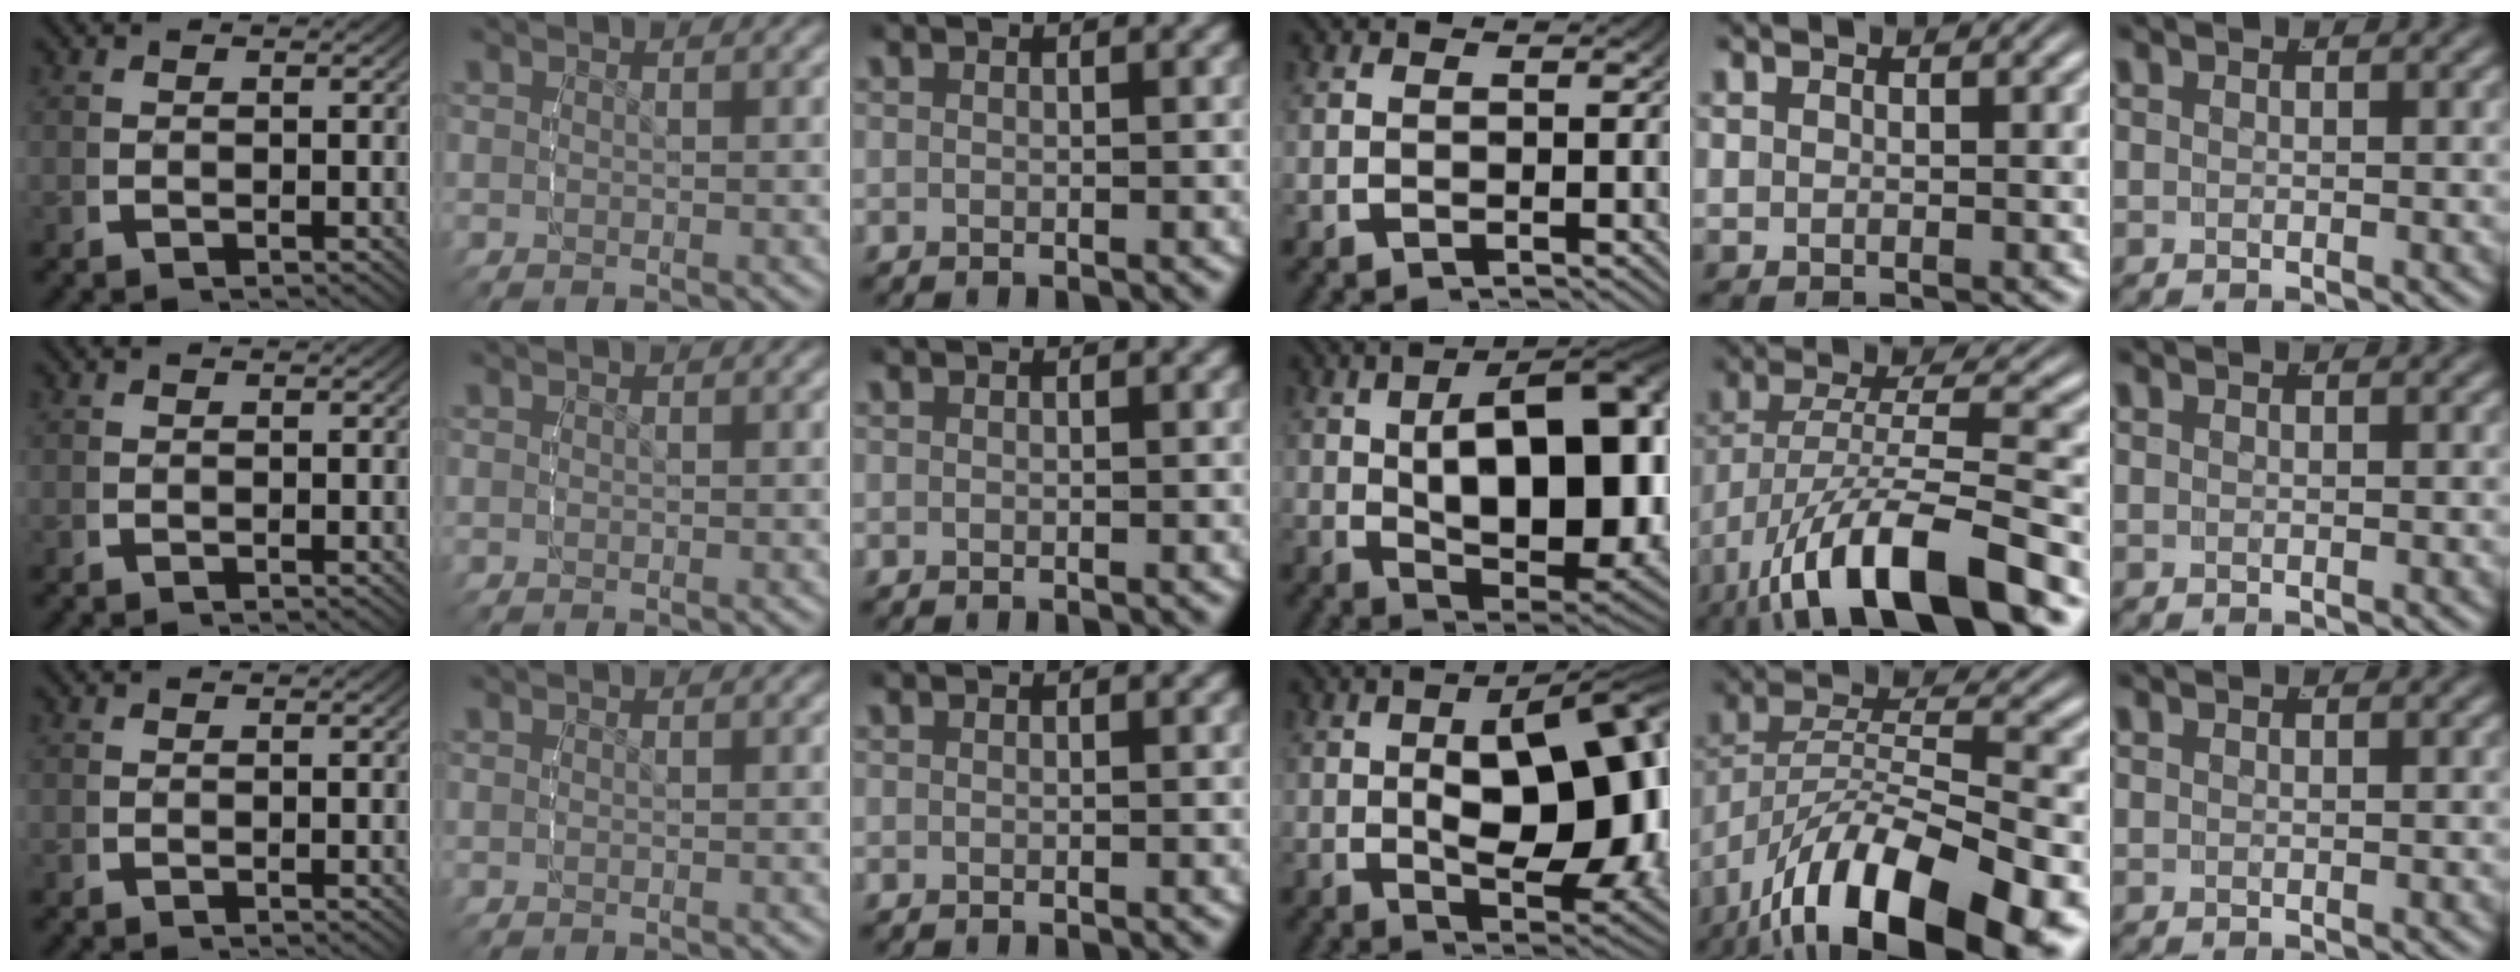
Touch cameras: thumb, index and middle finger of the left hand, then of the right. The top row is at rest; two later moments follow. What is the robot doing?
{"motion": "lift_and_place", "object": "legos"}